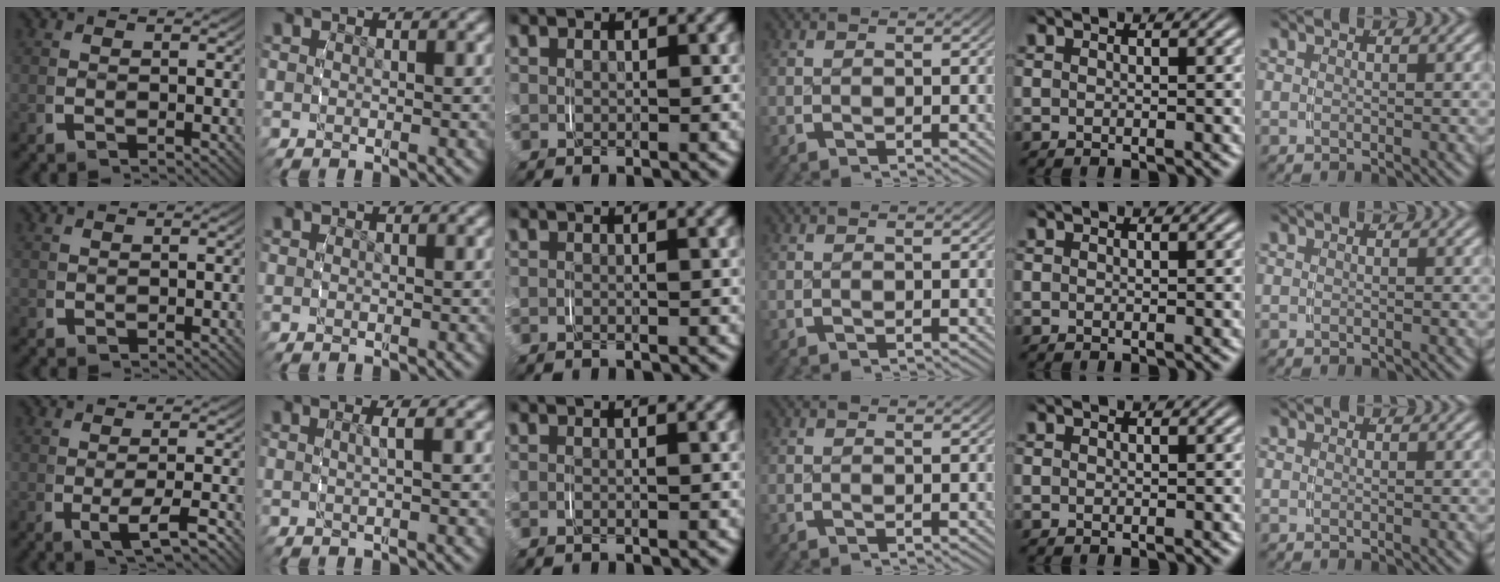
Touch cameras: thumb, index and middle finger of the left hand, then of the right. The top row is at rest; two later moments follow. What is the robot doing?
{"motion": "grasp_and_lifting", "object": "map"}